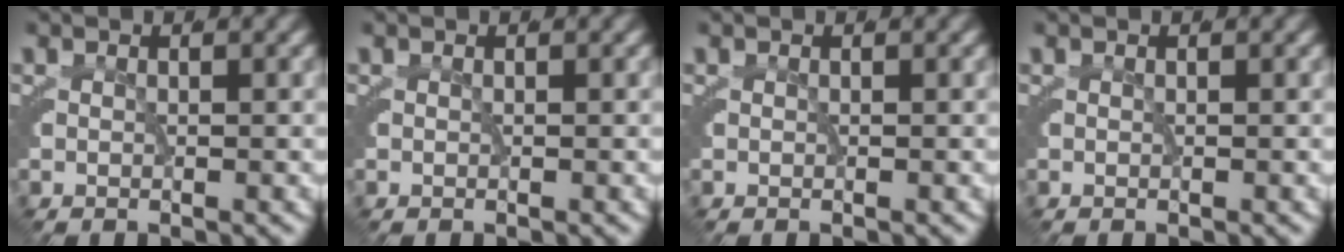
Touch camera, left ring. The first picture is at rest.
{"total": 0.0}
{"total": 0.0}
{"total": 0.0}